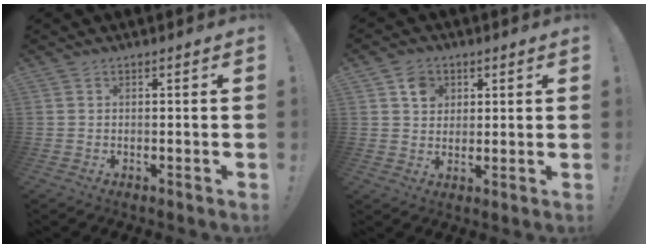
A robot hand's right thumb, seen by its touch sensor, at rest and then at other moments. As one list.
[{"total": 6.2, "force": [2.7, 5.3, 1.8], "torque": [-0.021, -0.007, 0.048]}]